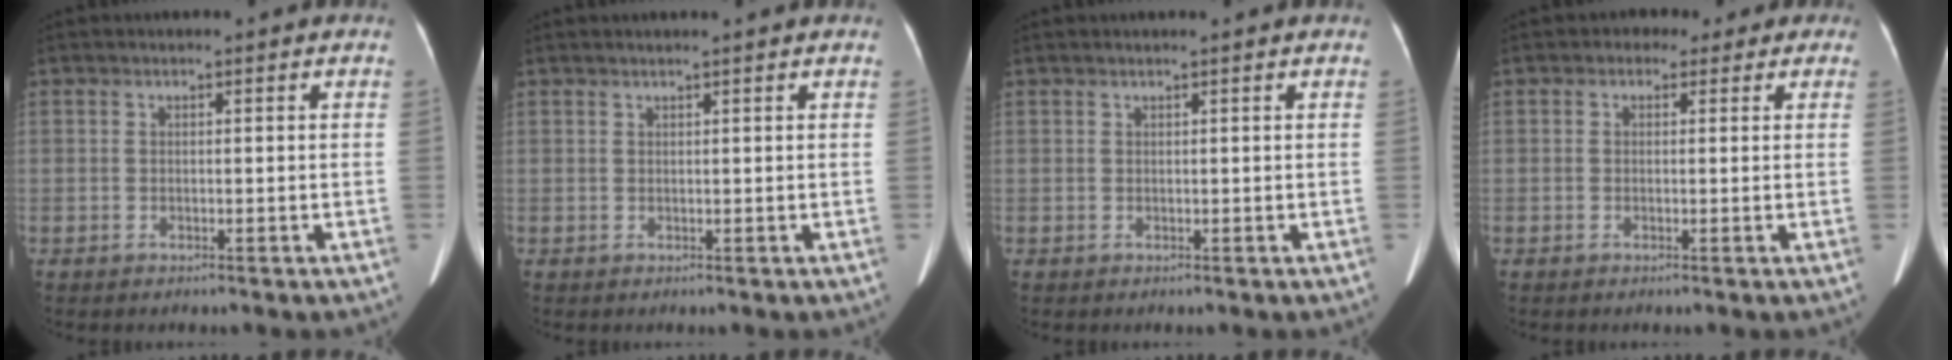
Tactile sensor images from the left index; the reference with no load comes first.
{"total": 2.0, "force": [1.7, -0.3, 0.9], "torque": [-0.012, 0.015, 0.028]}
{"total": 0.9, "force": [0.8, -0.2, 0.4], "torque": [-0.009, 0.016, 0.017]}
{"total": 3.1, "force": [1.6, 2.4, 0.9], "torque": [-0.001, 0.018, 0.014]}